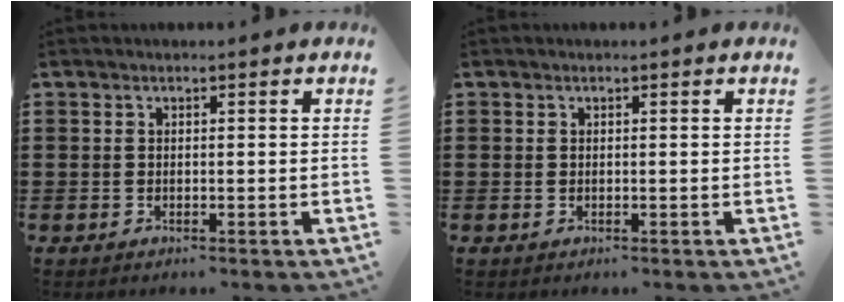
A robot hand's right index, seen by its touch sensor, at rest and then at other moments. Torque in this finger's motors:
{"motor_torque": [-1.17, 0.96, -0.27, -0.11]}